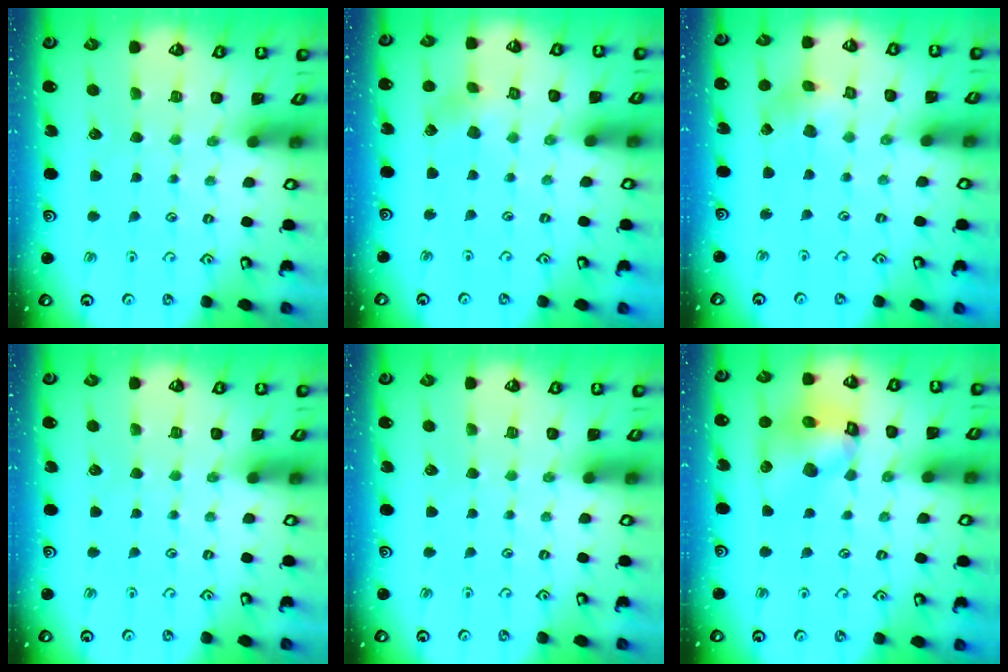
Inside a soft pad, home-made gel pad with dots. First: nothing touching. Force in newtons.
{"total": 2.8, "press": 2.7, "slide": 0.8}
{"total": 3.0, "press": 2.9, "slide": 0.5}
{"total": 0.0}
{"total": 0.0}
{"total": 11.8, "press": 11.7, "slide": 1.7}